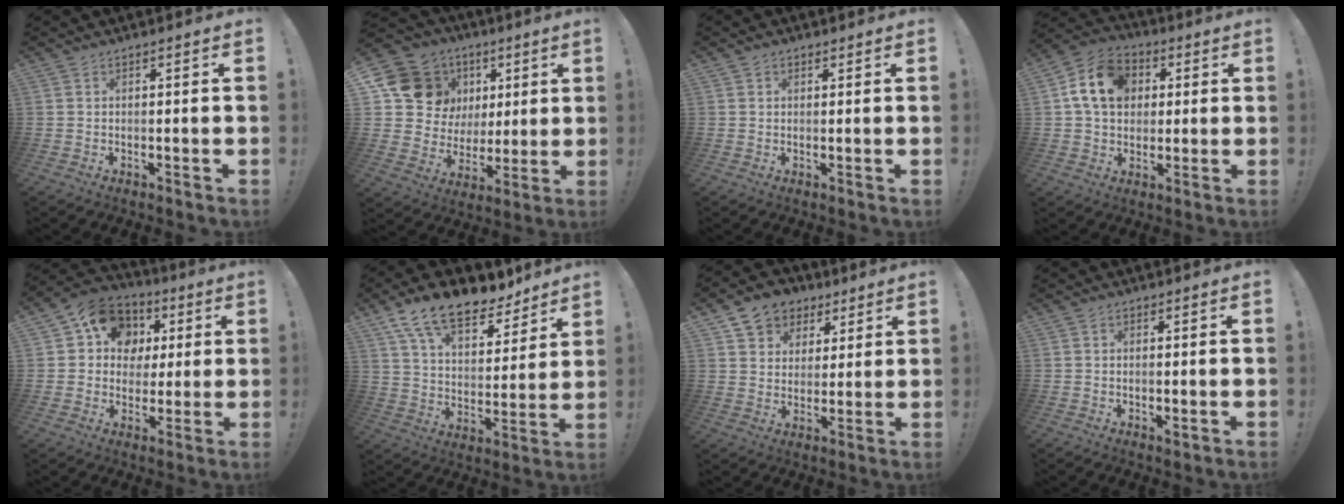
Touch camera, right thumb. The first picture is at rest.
{"total": 16.6, "force": [7.1, 13.6, 6.2], "torque": [-0.093, -0.034, 0.164]}
{"total": 1.0, "force": [0.8, 0.6, 0.2], "torque": [0.004, -0.003, 0.013]}
{"total": 14.6, "force": [4.0, 11.4, 8.2], "torque": [-0.128, 0.000, 0.080]}
{"total": 13.4, "force": [4.4, 11.5, 5.3], "torque": [-0.064, -0.021, 0.091]}
{"total": 16.6, "force": [12.4, 7.2, 8.4], "torque": [-0.142, -0.085, 0.222]}
{"total": 10.0, "force": [5.9, 7.6, 2.6], "torque": [-0.033, -0.037, 0.117]}
{"total": 1.6, "force": [0.3, 0.7, 1.4], "torque": [-0.016, -0.003, 0.006]}